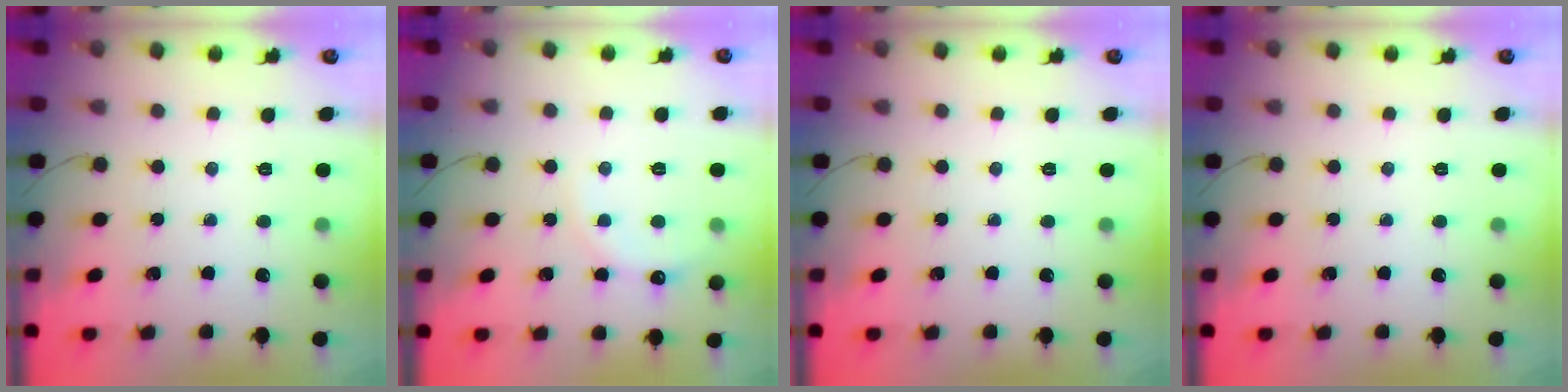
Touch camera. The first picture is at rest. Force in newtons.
{"total": 5.4, "press": 5.3, "slide": 1.0}
{"total": 0.0}
{"total": 0.0}